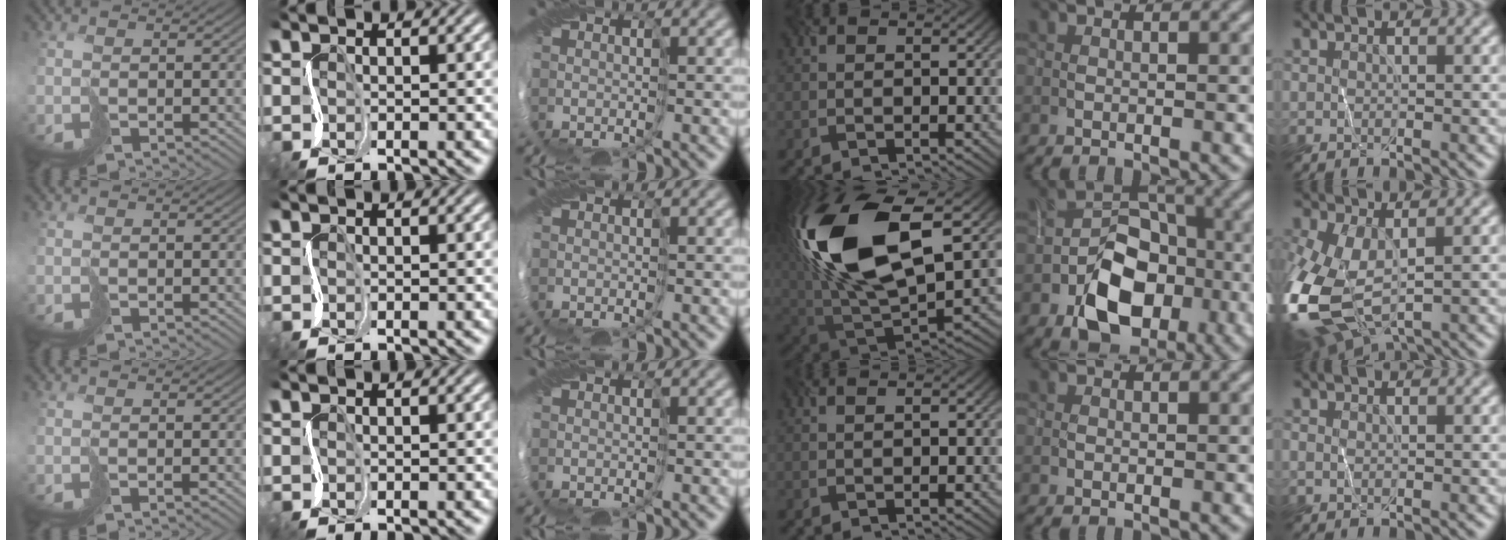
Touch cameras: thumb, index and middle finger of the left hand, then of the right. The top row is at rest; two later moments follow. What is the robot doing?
{"motion": "cut", "object": "receipt paper"}